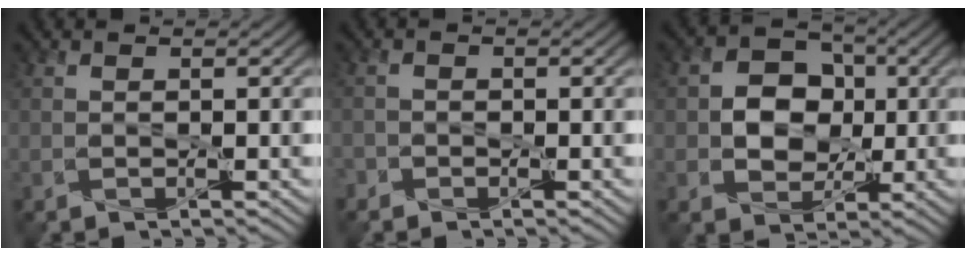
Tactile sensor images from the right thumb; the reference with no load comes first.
{"total": 1.4, "force": [-1.0, 0.9, 0.0], "torque": [0.002, -0.002, -0.025]}
{"total": 7.0, "force": [0.0, 5.8, 3.9], "torque": [-0.079, 0.008, -0.017]}